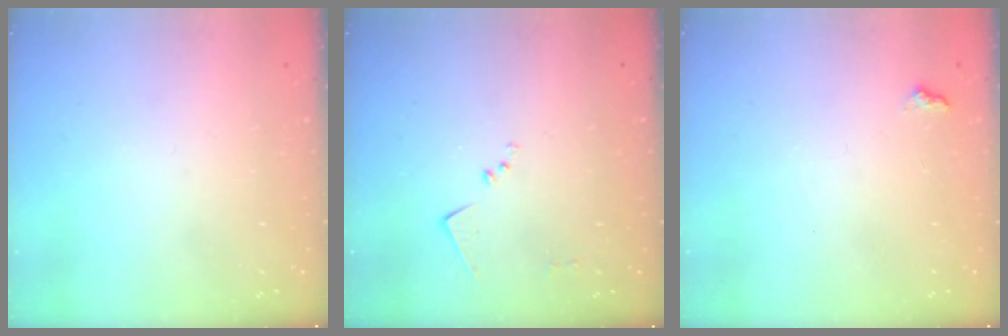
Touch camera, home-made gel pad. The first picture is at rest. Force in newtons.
{"total": 7.2, "press": 7.1, "slide": 0.9}
{"total": 6.5, "press": 6.5, "slide": 0.7}